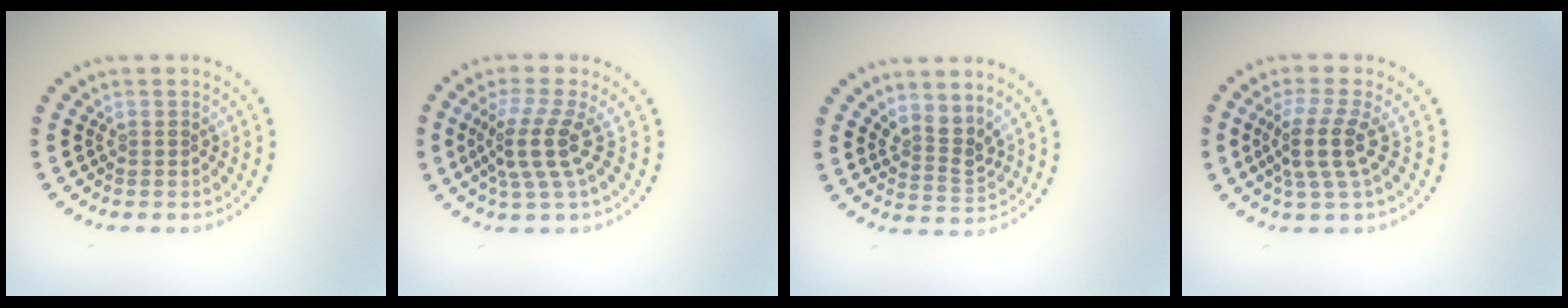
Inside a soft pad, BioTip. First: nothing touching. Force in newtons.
{"total": 3.7, "press": 2.6, "slide": 2.6}
{"total": 2.5, "press": 1.9, "slide": 1.6}
{"total": 3.5, "press": 2.7, "slide": 2.2}